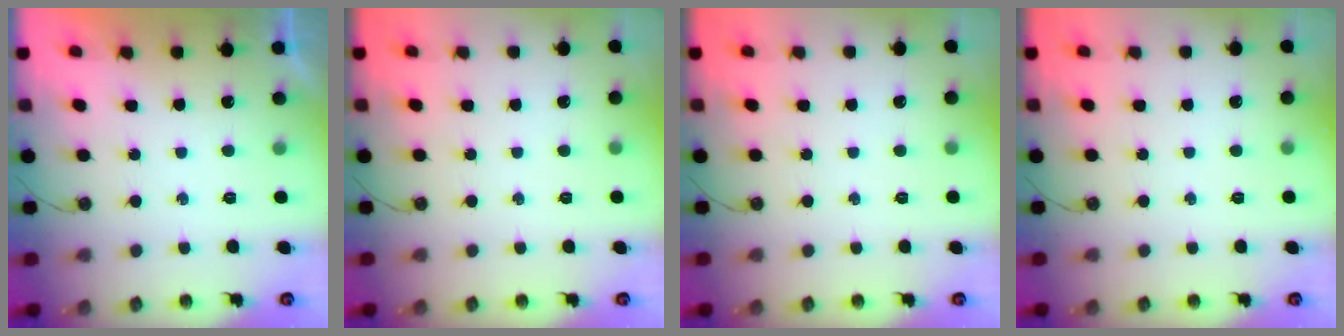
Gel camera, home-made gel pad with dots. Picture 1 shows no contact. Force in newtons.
{"total": 0.0}
{"total": 0.0}
{"total": 0.0}